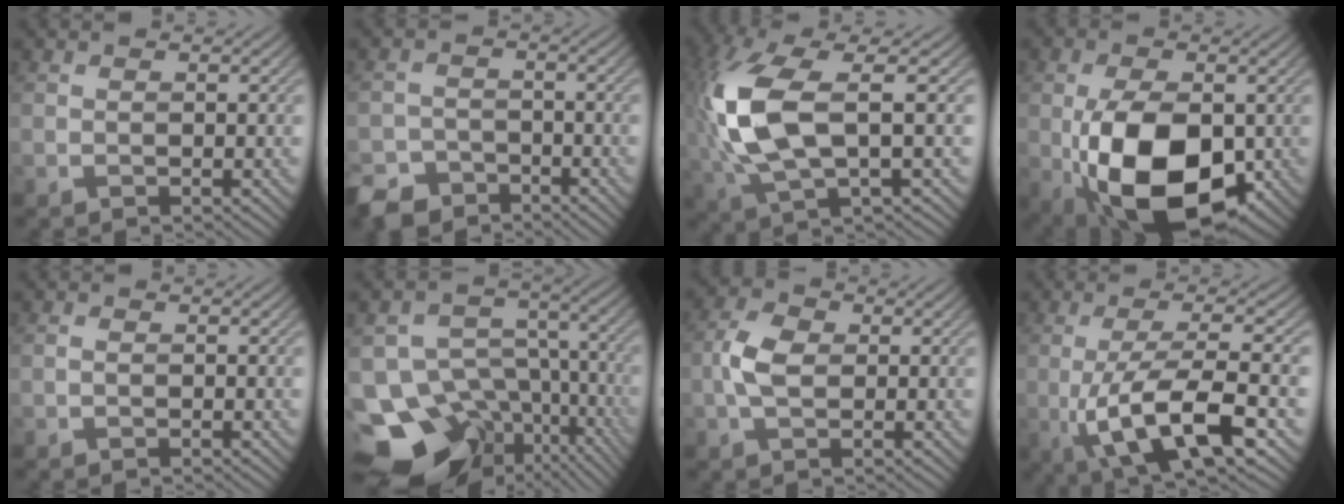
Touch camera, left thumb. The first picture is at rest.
{"total": 5.2, "force": [-4.1, 2.9, 1.2], "torque": [-0.027, -0.006, -0.085]}
{"total": 12.5, "force": [1.3, 4.6, 11.6], "torque": [-0.286, 0.006, 0.025]}
{"total": 13.6, "force": [-3.0, 7.7, 10.9], "torque": [-0.208, -0.032, -0.044]}
{"total": 0.6, "force": [-0.4, 0.2, 0.4], "torque": [-0.010, -0.001, -0.008]}
{"total": 19.0, "force": [-11.1, 13.2, 7.9], "torque": [-0.161, -0.040, -0.135]}
{"total": 4.1, "force": [-0.3, 2.4, 3.3], "torque": [-0.075, 0.007, -0.013]}
{"total": 11.8, "force": [-3.5, 3.4, 10.8], "torque": [-0.193, -0.006, -0.061]}